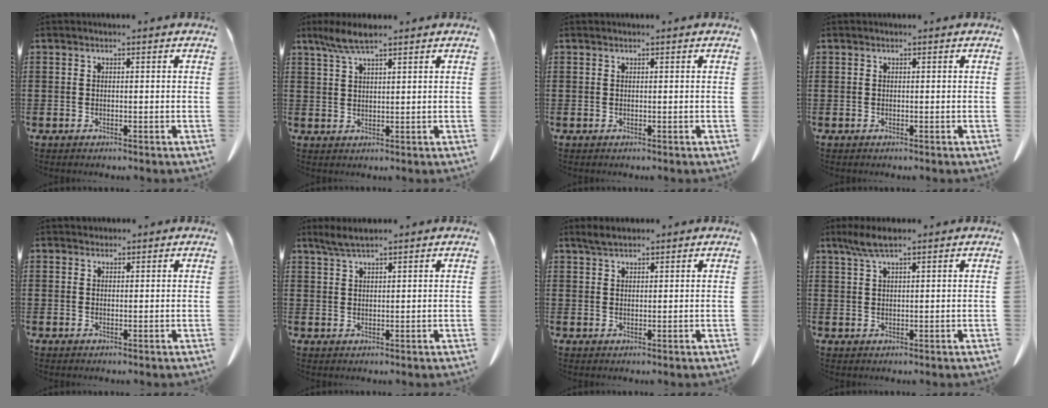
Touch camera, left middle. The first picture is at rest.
{"total": 4.6, "force": [3.2, 0.7, 3.3], "torque": [-0.071, 0.003, 0.057]}
{"total": 0.0}
{"total": 0.0}
{"total": 0.9, "force": [0.7, 0.5, -0.1], "torque": [0.001, 0.003, 0.015]}
{"total": 2.4, "force": [2.0, 0.2, 1.4], "torque": [-0.032, 0.002, 0.037]}
{"total": 2.0, "force": [1.8, 0.5, 0.8], "torque": [-0.021, 0.005, 0.033]}
{"total": 3.6, "force": [2.4, 0.7, 2.7], "torque": [-0.057, 0.003, 0.043]}